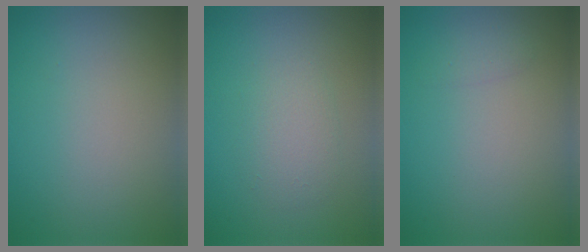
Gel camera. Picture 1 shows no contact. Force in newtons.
{"total": 2.0, "press": 2.0, "slide": 0.0}
{"total": 0.7, "press": 0.7, "slide": 0.0}